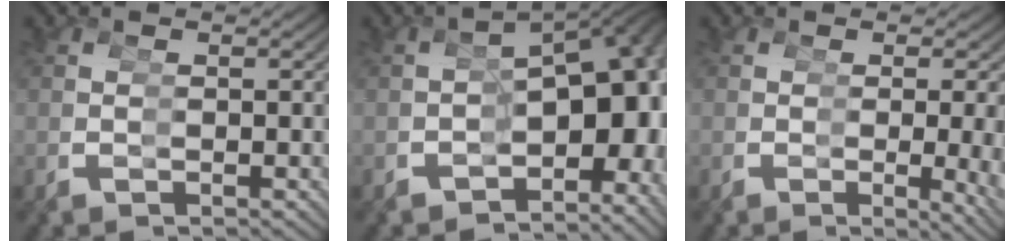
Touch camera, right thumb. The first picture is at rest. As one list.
[{"total": 11.8, "force": [-1.5, 7.2, 9.2], "torque": [-0.113, -0.021, -0.015]}, {"total": 4.0, "force": [-0.6, 0.6, 3.9], "torque": [-0.055, -0.005, -0.008]}]